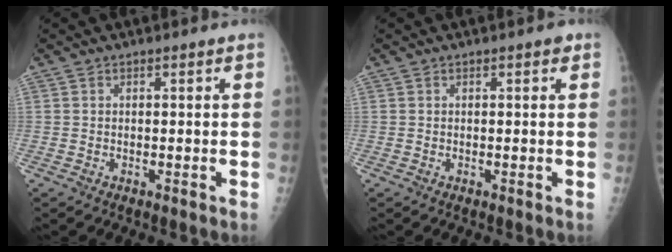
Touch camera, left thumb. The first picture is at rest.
{"total": 0.8, "force": [0.4, 0.4, 0.6], "torque": [-0.005, 0.001, 0.002]}